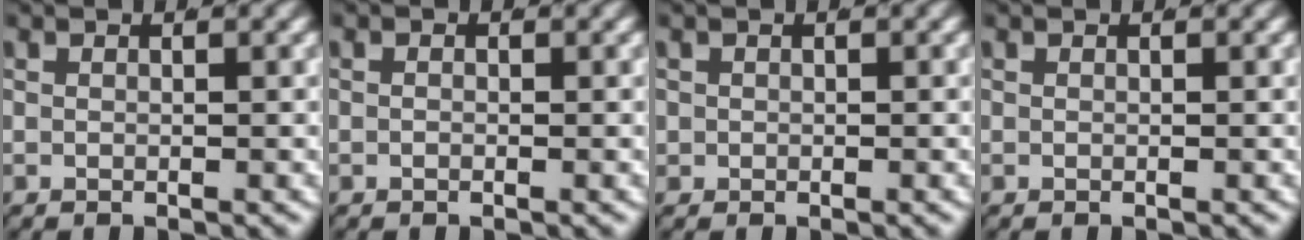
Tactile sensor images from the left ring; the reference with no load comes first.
{"total": 0.5, "force": [-0.4, 0.3, 0.2], "torque": [-0.007, -0.004, -0.007]}
{"total": 1.3, "force": [-0.2, 1.3, 0.2], "torque": [-0.010, -0.007, 0.000]}
{"total": 0.0}